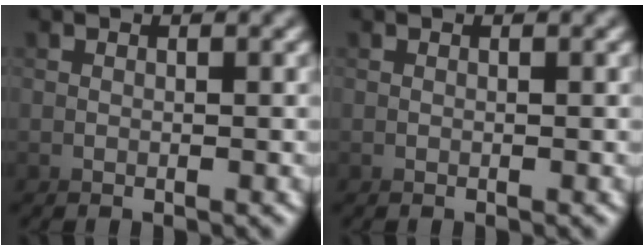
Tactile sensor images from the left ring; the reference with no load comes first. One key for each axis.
{"total": 0.0}